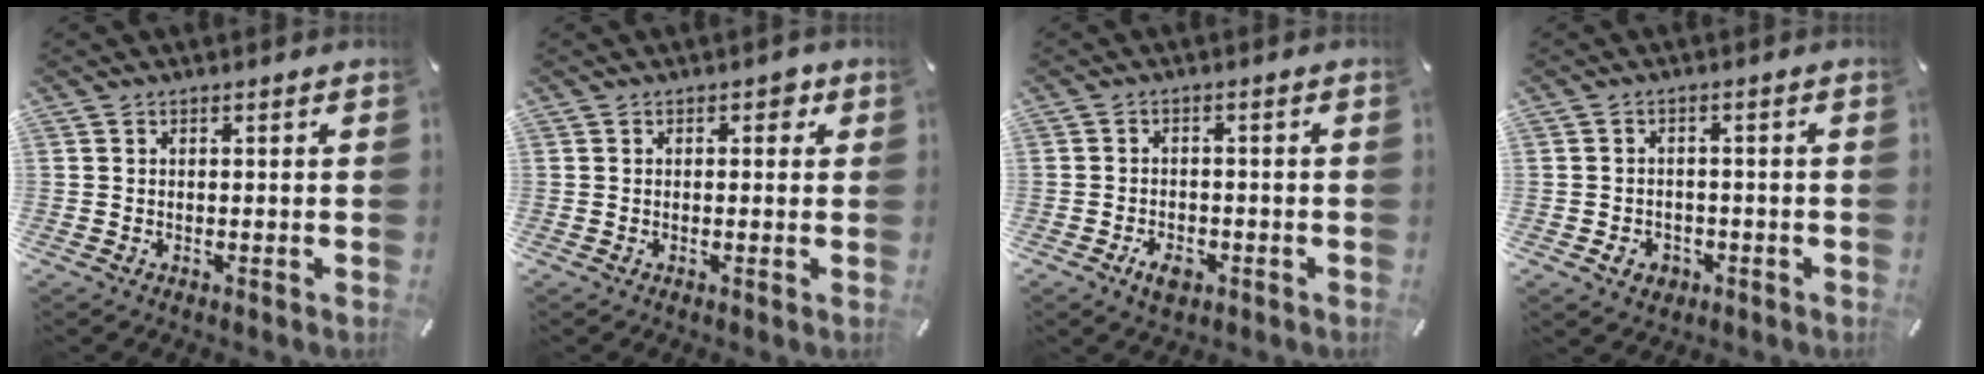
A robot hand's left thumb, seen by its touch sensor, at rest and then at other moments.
{"total": 2.1, "force": [0.5, 1.4, 1.4], "torque": [-0.006, 0.000, 0.000]}
{"total": 4.2, "force": [-2.2, 2.6, 2.4], "torque": [-0.052, 0.005, -0.041]}
{"total": 3.8, "force": [-1.5, 3.2, 1.4], "torque": [-0.014, 0.002, -0.027]}